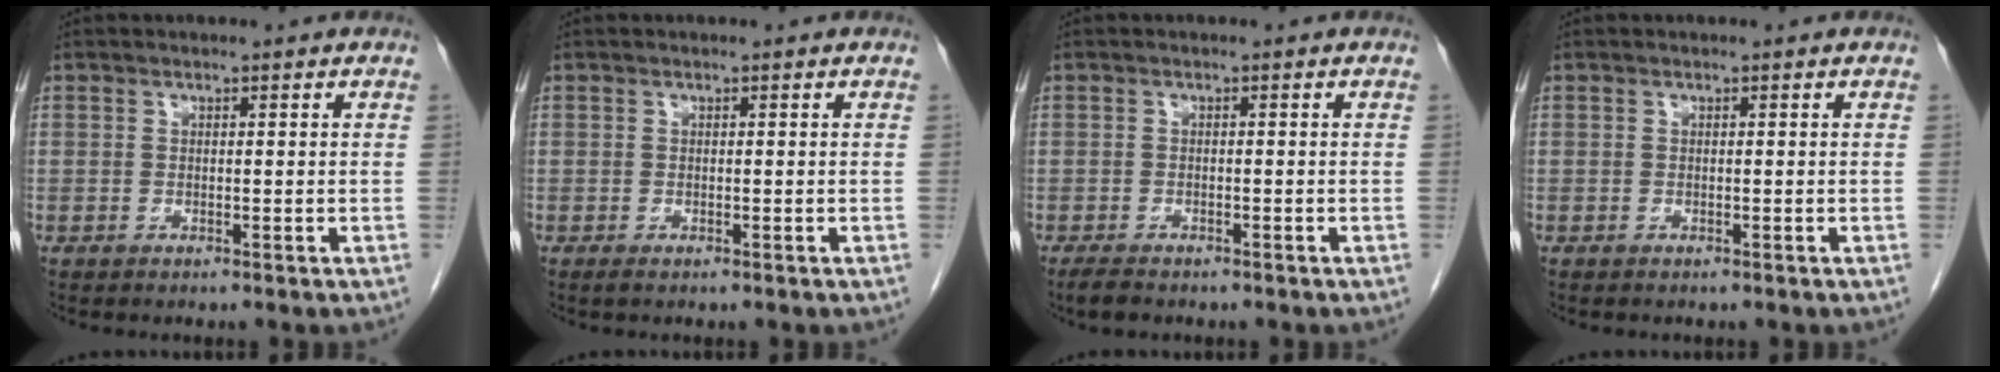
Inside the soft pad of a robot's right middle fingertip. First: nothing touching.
{"total": 0.7, "force": [-0.5, 0.2, 0.5], "torque": [-0.011, -0.001, -0.004]}
{"total": 2.6, "force": [-2.1, 0.9, 1.3], "torque": [-0.031, -0.006, -0.031]}
{"total": 0.0}